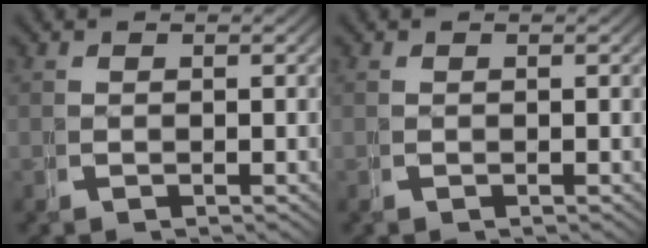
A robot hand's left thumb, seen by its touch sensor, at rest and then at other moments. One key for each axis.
{"total": 0.0}